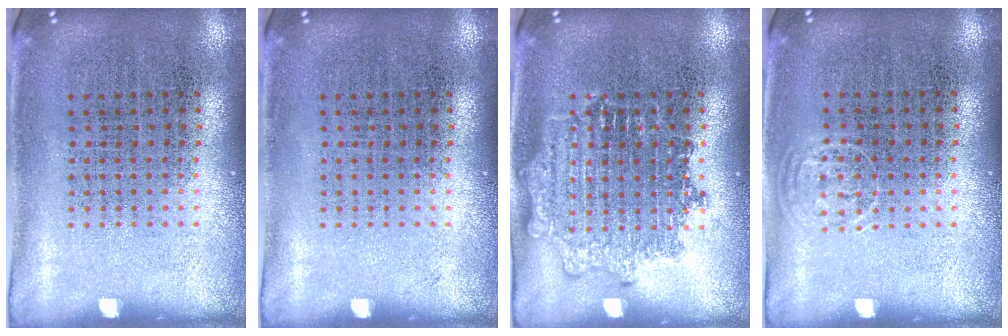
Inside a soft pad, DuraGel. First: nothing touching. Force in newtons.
{"total": 0.0}
{"total": 2.4, "press": 2.4, "slide": 0.3}
{"total": 0.7, "press": 0.6, "slide": 0.4}